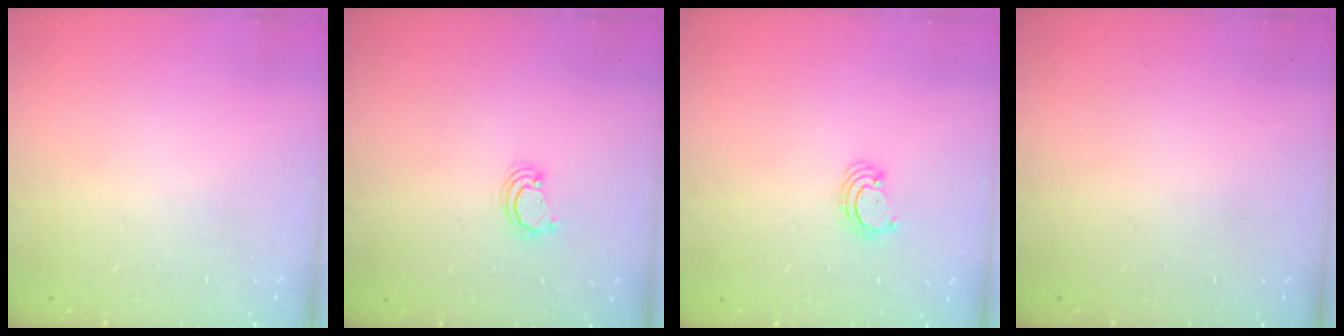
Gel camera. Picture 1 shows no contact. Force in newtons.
{"total": 2.1, "press": 2.1, "slide": 0.1}
{"total": 2.4, "press": 2.4, "slide": 0.2}
{"total": 0.0}